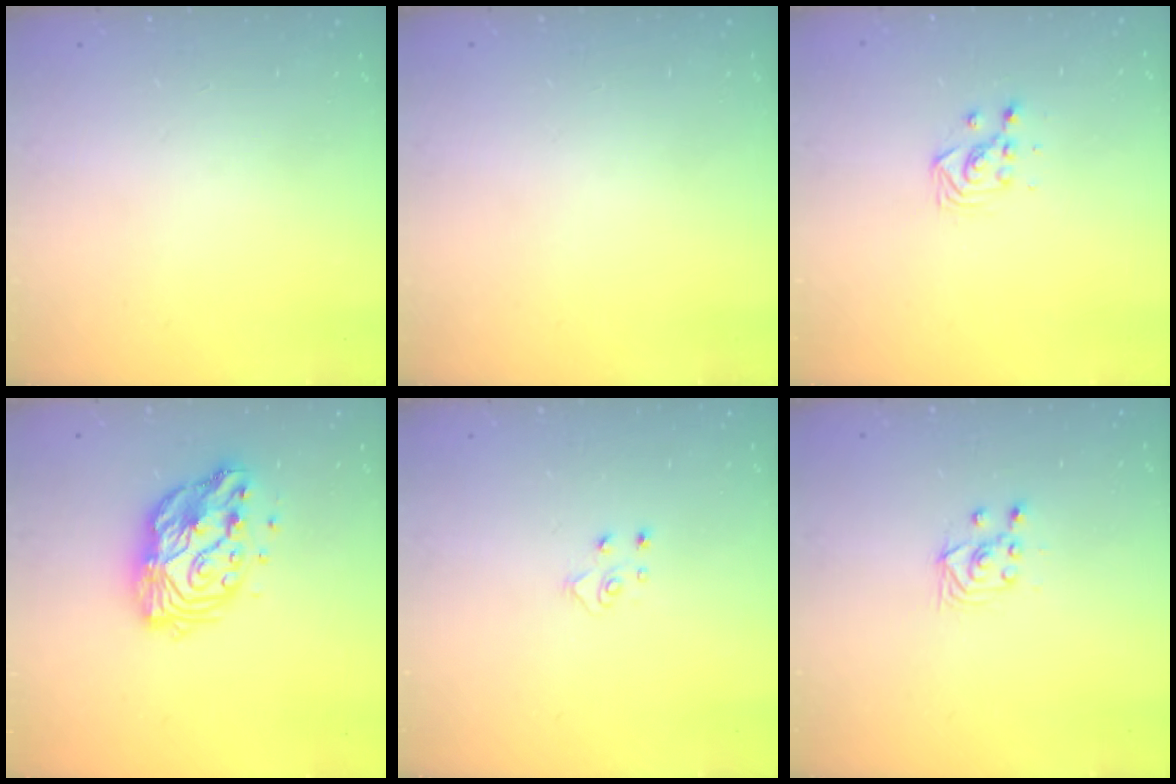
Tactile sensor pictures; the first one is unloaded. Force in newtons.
{"total": 0.0}
{"total": 3.7, "press": 3.7, "slide": 0.2}
{"total": 13.4, "press": 13.4, "slide": 1.2}
{"total": 4.8, "press": 4.8, "slide": 0.5}
{"total": 3.5, "press": 3.2, "slide": 1.3}